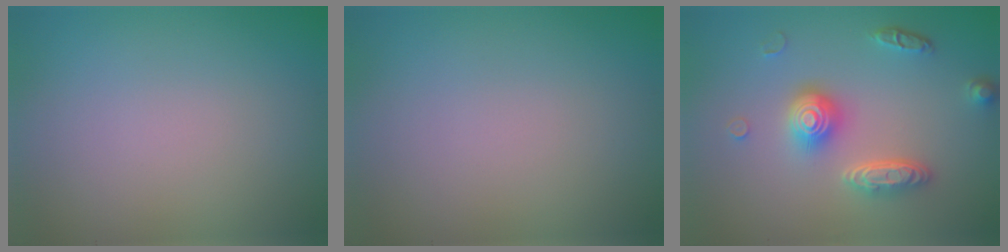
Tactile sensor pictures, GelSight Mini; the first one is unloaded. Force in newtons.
{"total": 0.0}
{"total": 4.5, "press": 3.5, "slide": 2.8}